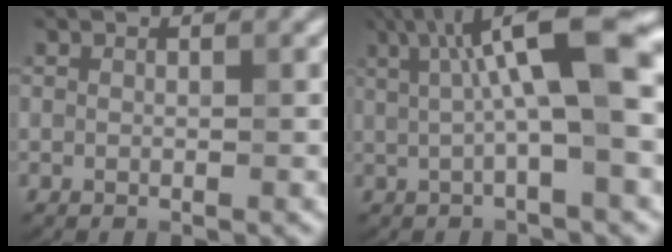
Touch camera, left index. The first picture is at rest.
{"total": 9.7, "force": [2.3, 2.2, 9.2], "torque": [-0.143, 0.014, 0.034]}